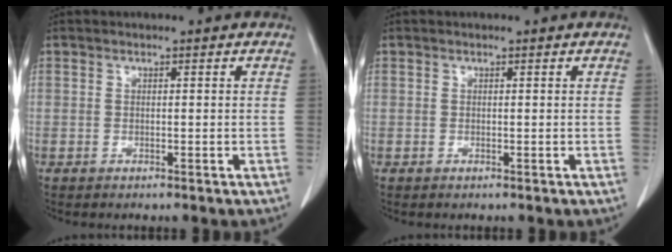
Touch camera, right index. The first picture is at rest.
{"total": 0.0}